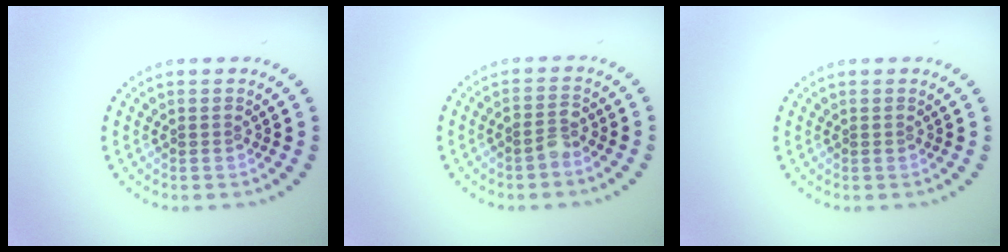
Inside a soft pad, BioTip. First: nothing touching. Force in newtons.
{"total": 1.6, "press": 1.3, "slide": 0.8}
{"total": 0.0}